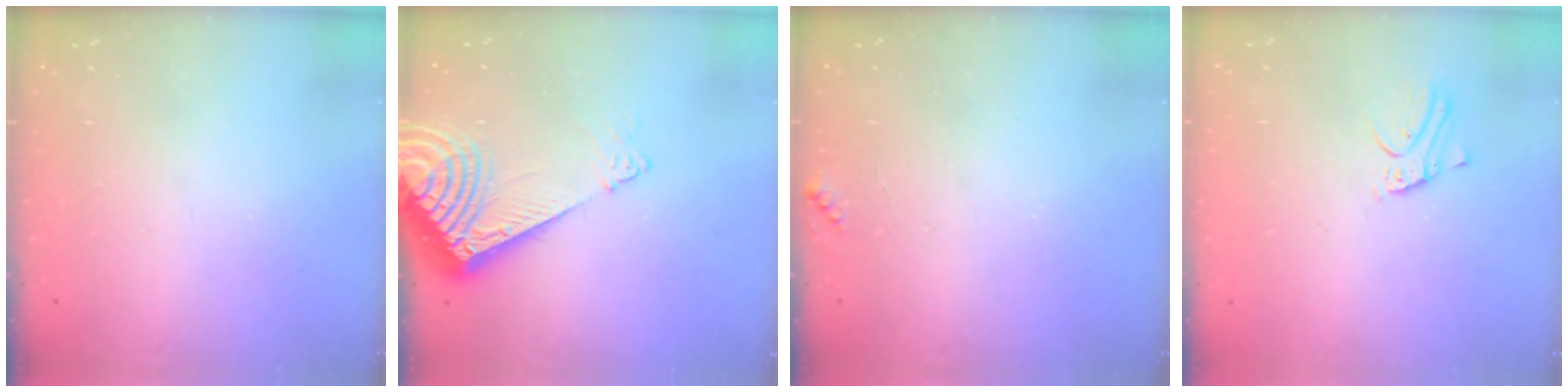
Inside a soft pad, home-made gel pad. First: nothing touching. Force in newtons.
{"total": 10.6, "press": 10.5, "slide": 1.7}
{"total": 4.2, "press": 4.2, "slide": 0.5}
{"total": 2.7, "press": 2.7, "slide": 0.1}